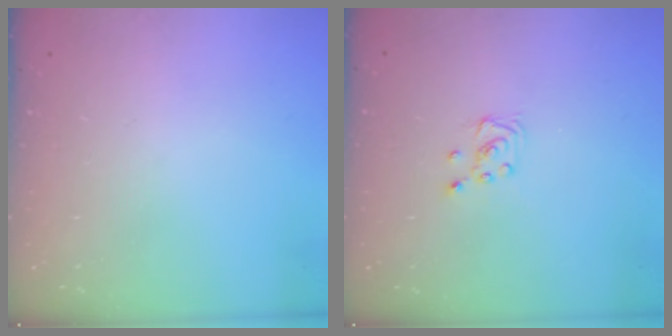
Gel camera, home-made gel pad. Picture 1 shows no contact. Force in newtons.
{"total": 3.7, "press": 3.6, "slide": 0.4}